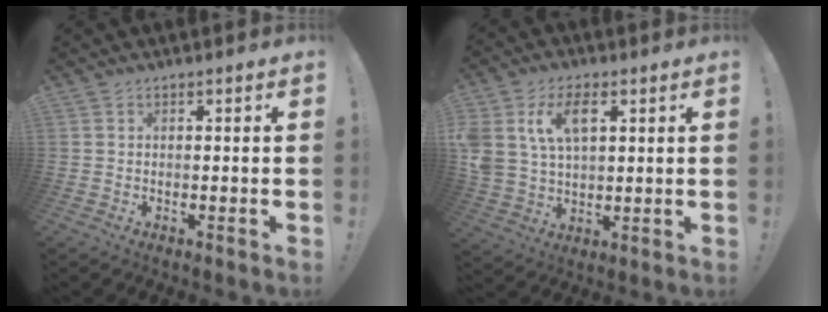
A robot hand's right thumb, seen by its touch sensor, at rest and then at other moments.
{"total": 11.2, "force": [4.7, 7.1, 7.3], "torque": [-0.140, -0.006, 0.086]}